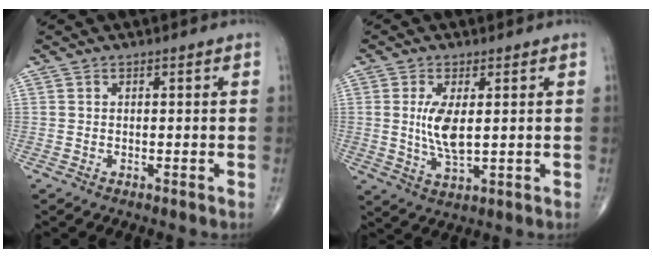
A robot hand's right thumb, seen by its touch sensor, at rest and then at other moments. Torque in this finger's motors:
{"motor_torque": [1.59, 1.24, 0.92, -0.66, 0.14]}